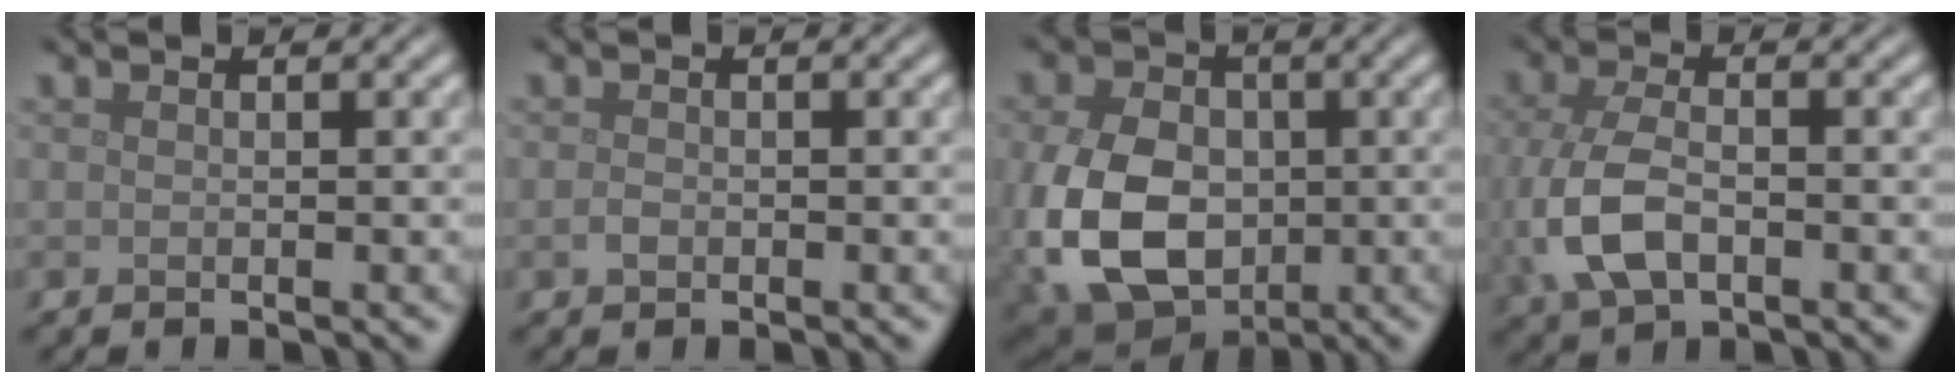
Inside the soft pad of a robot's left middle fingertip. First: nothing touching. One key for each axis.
{"total": 0.8, "fx": -0.3, "fy": 0.5, "fz": 0.5, "tx": -0.012, "ty": -0.001, "tz": -0.006}
{"total": 11.8, "fx": -1.8, "fy": 8.5, "fz": 8.0, "tx": -0.195, "ty": -0.022, "tz": -0.042}
{"total": 5.8, "fx": -1.2, "fy": 3.3, "fz": 4.6, "tx": -0.119, "ty": -0.010, "tz": -0.024}